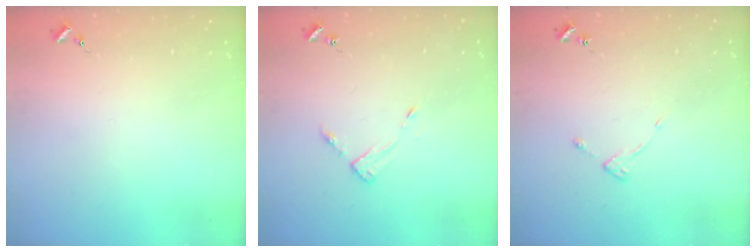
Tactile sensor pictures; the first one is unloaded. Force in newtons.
{"total": 4.1, "press": 4.1, "slide": 0.4}
{"total": 4.1, "press": 4.1, "slide": 0.5}